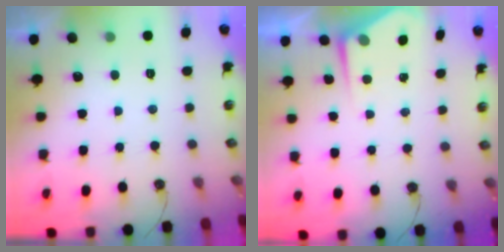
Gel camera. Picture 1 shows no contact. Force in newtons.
{"total": 4.8, "press": 4.7, "slide": 0.4}